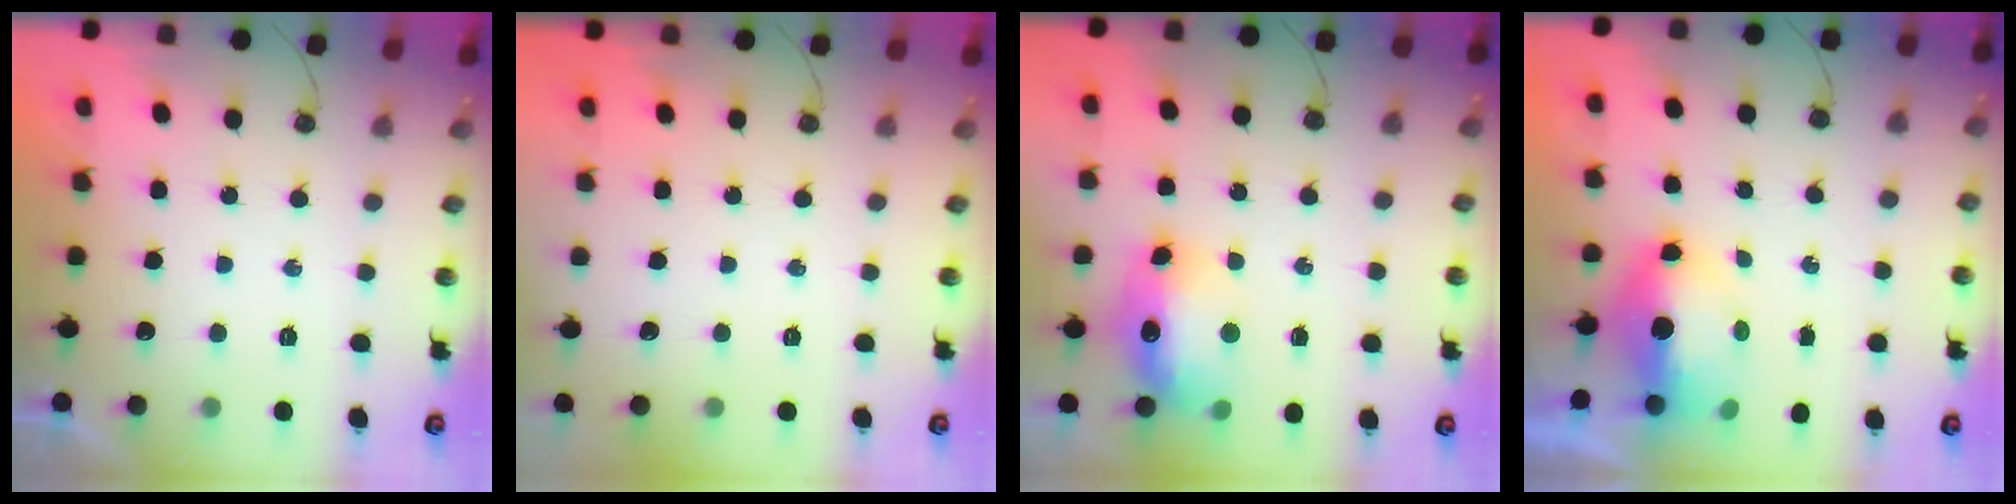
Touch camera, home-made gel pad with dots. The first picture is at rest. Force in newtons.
{"total": 0.0}
{"total": 13.4, "press": 13.4, "slide": 1.2}
{"total": 7.7, "press": 7.6, "slide": 1.4}